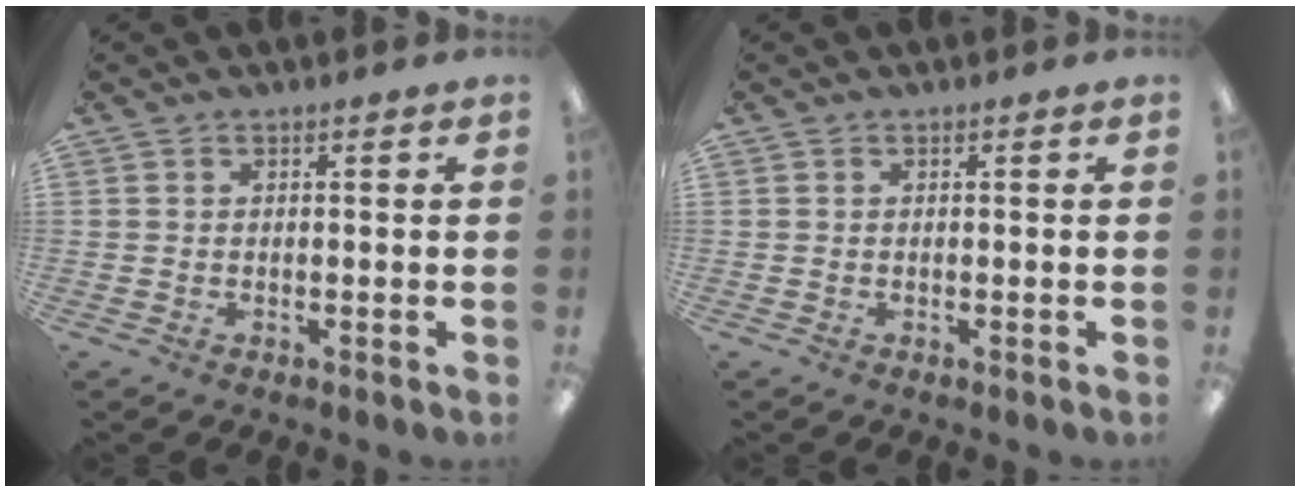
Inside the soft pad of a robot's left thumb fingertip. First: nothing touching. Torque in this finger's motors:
{"motor_torque": [0.00, 0.00, 0.16, -0.16, 0.00]}